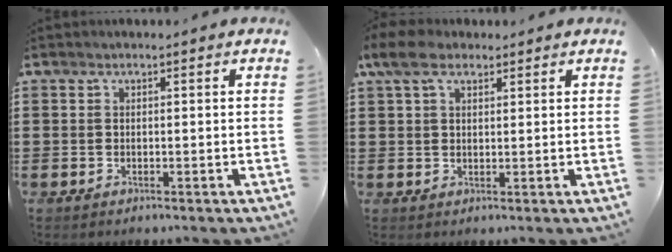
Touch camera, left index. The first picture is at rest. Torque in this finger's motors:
{"motor_torque": [2.14, 0.00, 0.91, 0.21]}